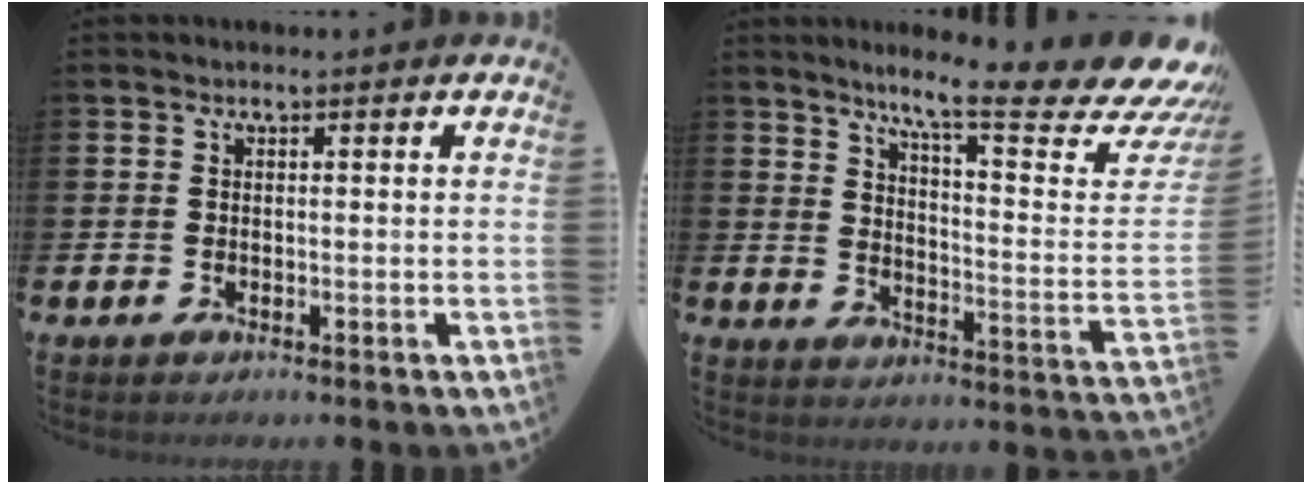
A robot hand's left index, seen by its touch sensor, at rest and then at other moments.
{"total": 12.2, "force": [9.0, 2.2, 8.0], "torque": [-0.137, -0.069, 0.140]}